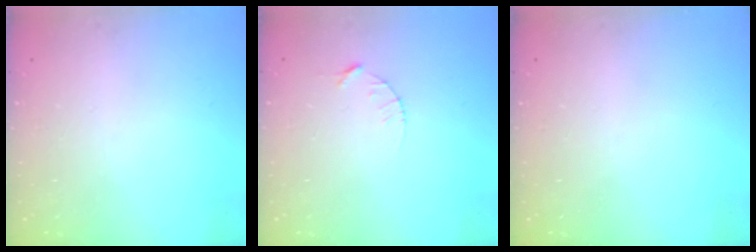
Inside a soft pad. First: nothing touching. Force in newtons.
{"total": 3.1, "press": 3.1, "slide": 0.4}
{"total": 0.0}